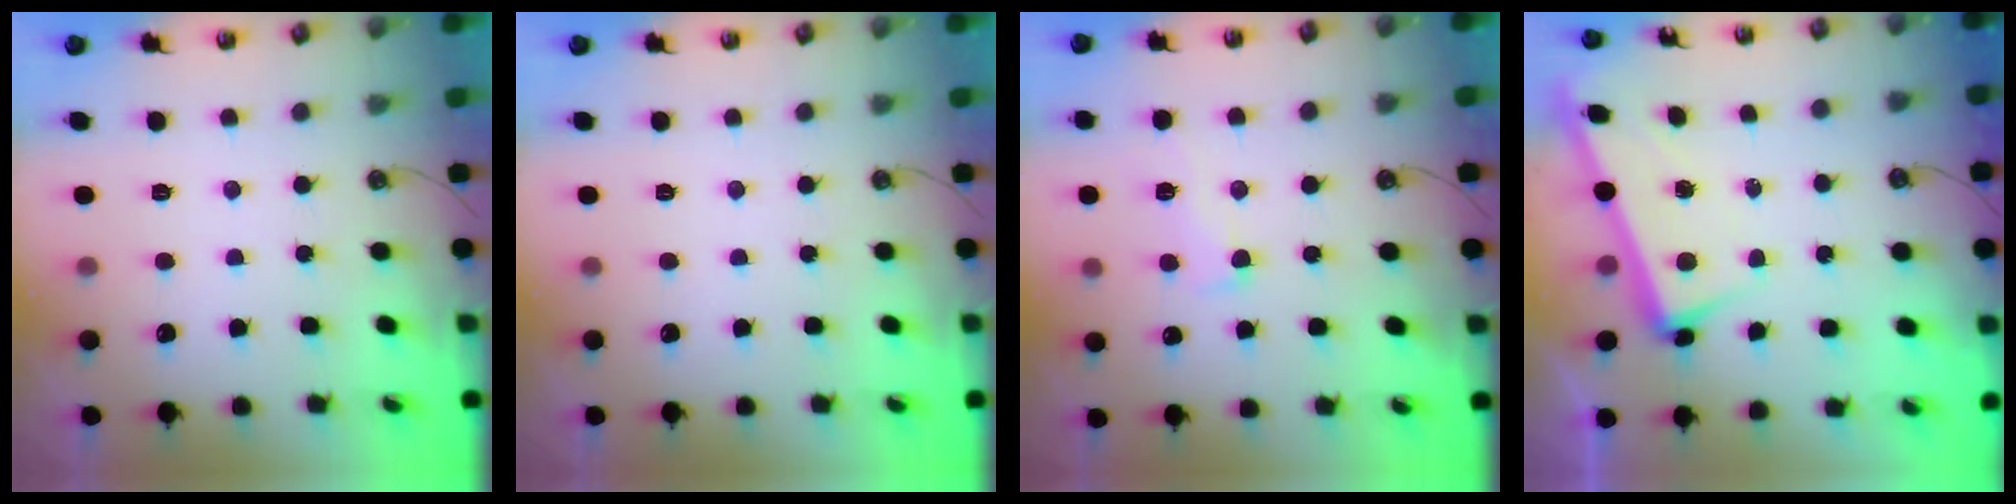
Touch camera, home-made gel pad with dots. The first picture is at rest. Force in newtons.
{"total": 0.0}
{"total": 1.2, "press": 0.6, "slide": 1.0}
{"total": 3.5, "press": 3.3, "slide": 1.1}